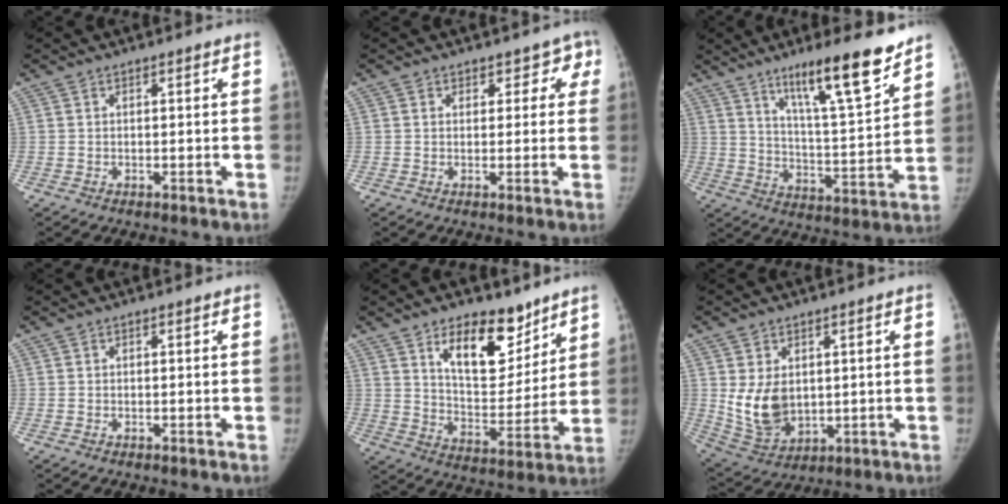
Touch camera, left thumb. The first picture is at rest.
{"total": 3.9, "force": [2.1, 3.0, 1.3], "torque": [0.030, -0.003, 0.019]}
{"total": 16.7, "force": [11.5, 2.5, 11.8], "torque": [-0.166, -0.077, 0.192]}
{"total": 0.0}
{"total": 15.1, "force": [9.6, 7.7, 8.8], "torque": [-0.089, -0.070, 0.163]}
{"total": 9.9, "force": [1.3, 7.0, 6.9], "torque": [-0.108, -0.020, 0.049]}